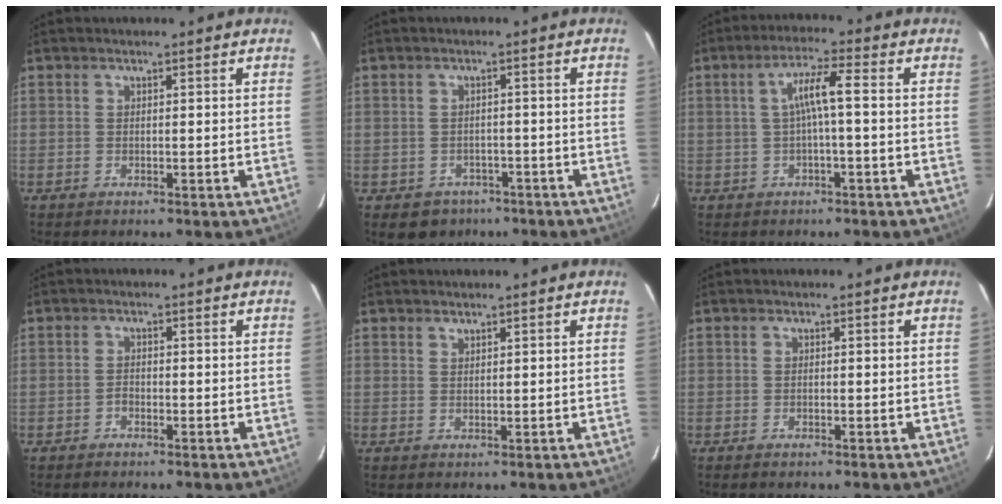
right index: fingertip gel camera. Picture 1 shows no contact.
{"total": 5.3, "force": [-3.1, 4.2, 0.8], "torque": [-0.020, 0.019, -0.035]}
{"total": 5.0, "force": [-0.3, 0.1, 5.0], "torque": [-0.098, 0.009, -0.001]}
{"total": 1.1, "force": [-0.9, 0.6, 0.3], "torque": [-0.005, 0.003, -0.018]}
{"total": 0.8, "force": [0.7, 0.2, 0.1], "torque": [-0.003, 0.001, 0.014]}
{"total": 0.5, "force": [-0.4, 0.2, 0.2], "torque": [-0.005, -0.001, -0.009]}